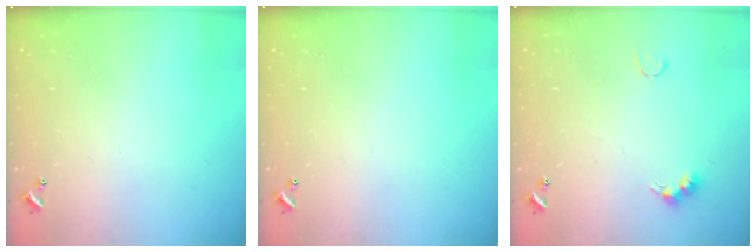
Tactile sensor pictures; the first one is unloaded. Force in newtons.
{"total": 0.0}
{"total": 4.9, "press": 4.8, "slide": 0.8}